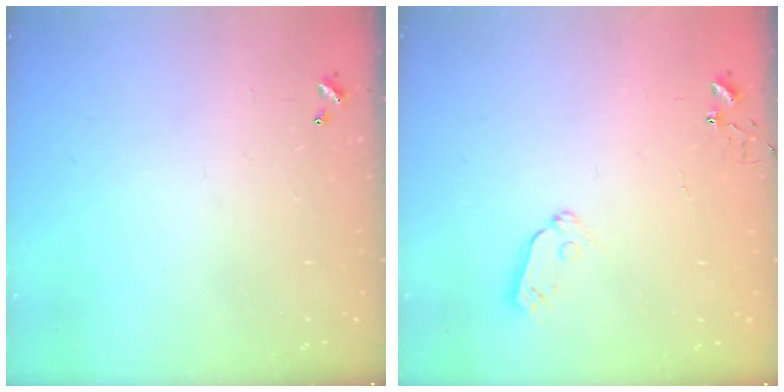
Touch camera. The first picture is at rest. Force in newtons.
{"total": 5.9, "press": 5.8, "slide": 1.0}